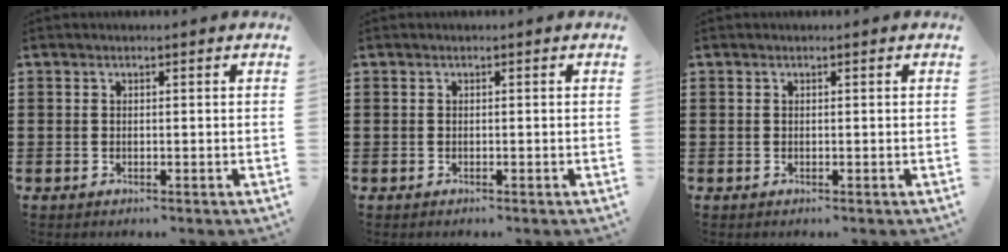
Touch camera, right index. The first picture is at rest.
{"total": 0.0}
{"total": 0.0}